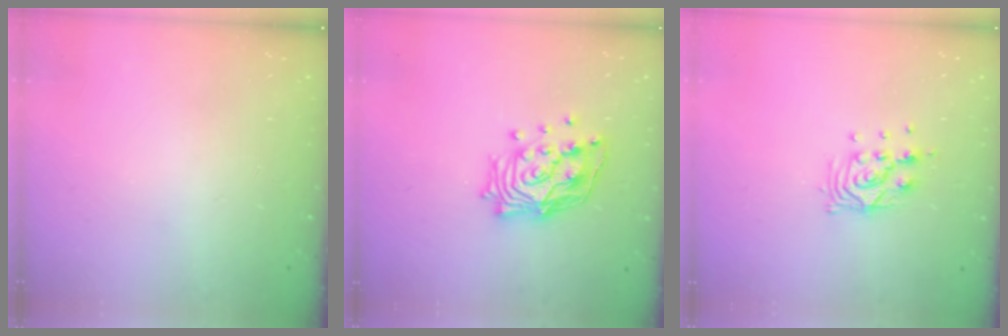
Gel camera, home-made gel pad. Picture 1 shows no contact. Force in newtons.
{"total": 16.0, "press": 15.8, "slide": 2.3}
{"total": 9.3, "press": 9.3, "slide": 0.6}